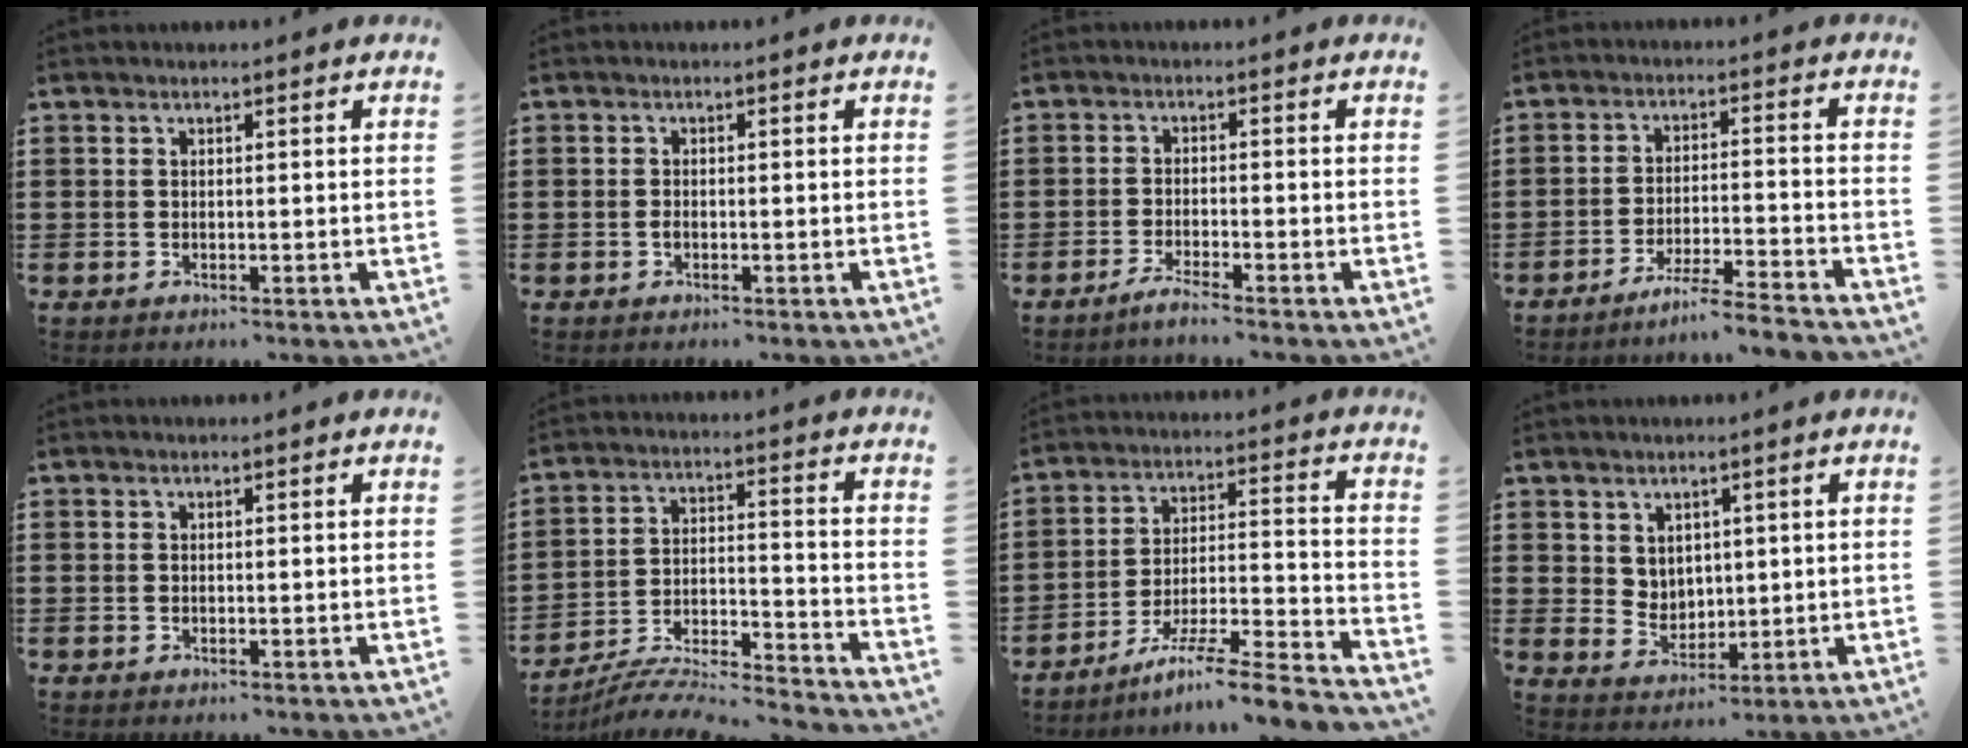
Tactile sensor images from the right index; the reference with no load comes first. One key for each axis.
{"total": 0.8, "fx": -0.5, "fy": 0.4, "fz": 0.5, "tx": -0.012, "ty": -0.005, "tz": -0.008}
{"total": 2.3, "fx": -2.0, "fy": -0.3, "fz": 1.1, "tx": -0.026, "ty": -0.001, "tz": -0.040}
{"total": 5.3, "fx": -4.9, "fy": -0.6, "fz": 2.0, "tx": -0.039, "ty": -0.014, "tz": -0.096}
{"total": 0.0}
{"total": 6.5, "fx": -6.1, "fy": 0.8, "fz": 2.2, "tx": -0.044, "ty": -0.005, "tz": -0.122}
{"total": 8.2, "fx": -6.6, "fy": 0.0, "fz": 5.0, "tx": -0.081, "ty": -0.007, "tz": -0.130}
{"total": 4.0, "fx": 2.5, "fy": 3.1, "fz": 0.6, "tx": -0.019, "ty": 0.001, "tz": 0.045}